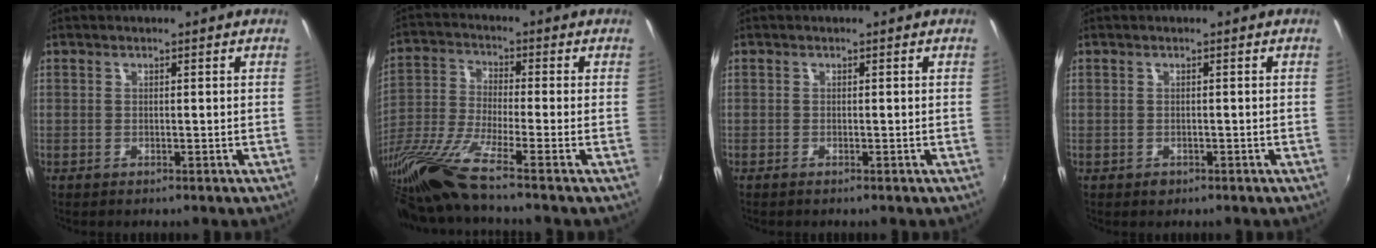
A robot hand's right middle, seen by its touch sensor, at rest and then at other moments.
{"total": 13.2, "force": [-10.3, -1.2, 8.1], "torque": [-0.164, -0.044, -0.201]}
{"total": 0.6, "force": [-0.4, -0.1, 0.4], "torque": [-0.009, -0.003, -0.009]}
{"total": 1.1, "force": [-0.7, 0.8, 0.4], "torque": [-0.007, -0.004, -0.009]}